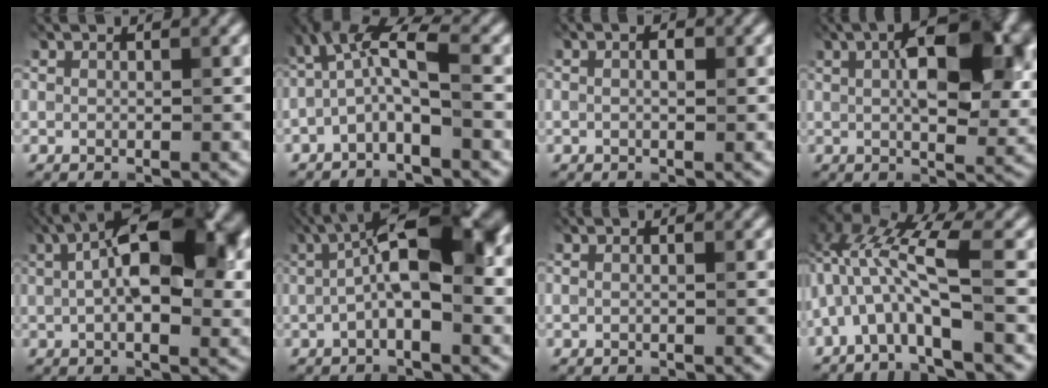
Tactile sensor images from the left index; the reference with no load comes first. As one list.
[{"total": 4.1, "force": [-1.2, 1.0, 3.8], "torque": [-0.078, 0.019, -0.036]}, {"total": 1.3, "force": [0.4, 0.6, 1.1], "torque": [-0.014, 0.000, -0.001]}, {"total": 10.7, "force": [2.5, 5.0, 9.1], "torque": [-0.128, 0.016, 0.034]}, {"total": 13.1, "force": [2.9, 6.1, 11.3], "torque": [-0.156, 0.036, 0.031]}, {"total": 10.7, "force": [0.7, 3.7, 10.0], "torque": [-0.157, 0.032, 0.000]}, {"total": 0.0}, {"total": 7.0, "force": [-1.0, 1.6, 6.7], "torque": [-0.148, 0.021, -0.034]}]